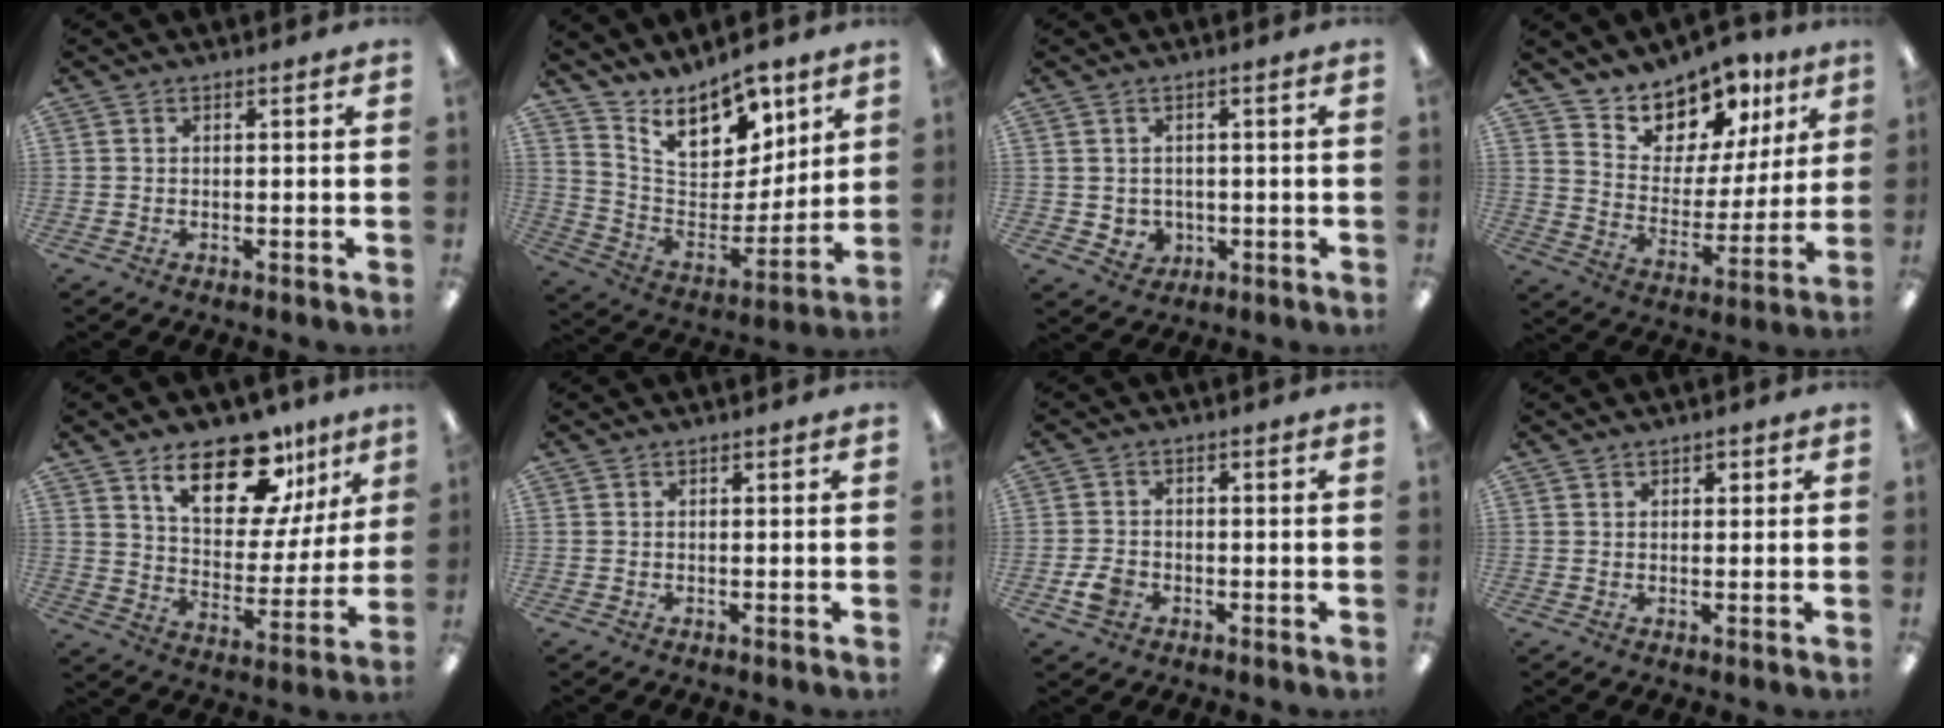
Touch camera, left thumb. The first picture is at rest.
{"total": 15.2, "force": [11.8, 7.4, 6.0], "torque": [-0.098, -0.090, 0.217]}
{"total": 3.1, "force": [0.6, 3.0, 0.5], "torque": [-0.008, -0.003, 0.011]}
{"total": 11.3, "force": [9.9, 5.4, 0.7], "torque": [-0.025, -0.100, 0.183]}
{"total": 20.2, "force": [13.0, 9.6, 12.2], "torque": [-0.177, -0.070, 0.219]}
{"total": 0.0}
{"total": 3.8, "force": [-1.5, 2.9, 1.9], "torque": [-0.036, 0.005, -0.027]}
{"total": 1.4, "force": [1.0, 0.9, 0.4], "torque": [-0.008, 0.003, 0.018]}